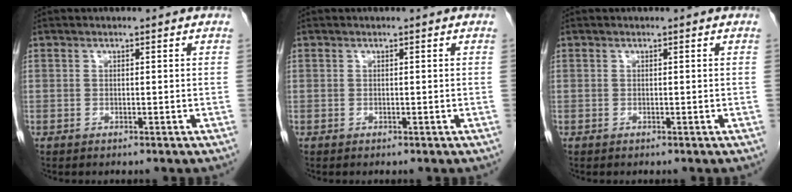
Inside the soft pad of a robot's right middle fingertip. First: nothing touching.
{"total": 0.0}
{"total": 0.0}